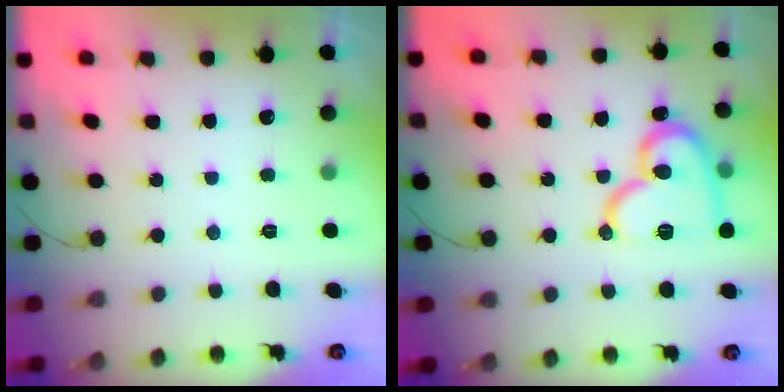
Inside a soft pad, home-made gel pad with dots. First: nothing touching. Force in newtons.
{"total": 17.9, "press": 17.8, "slide": 1.7}